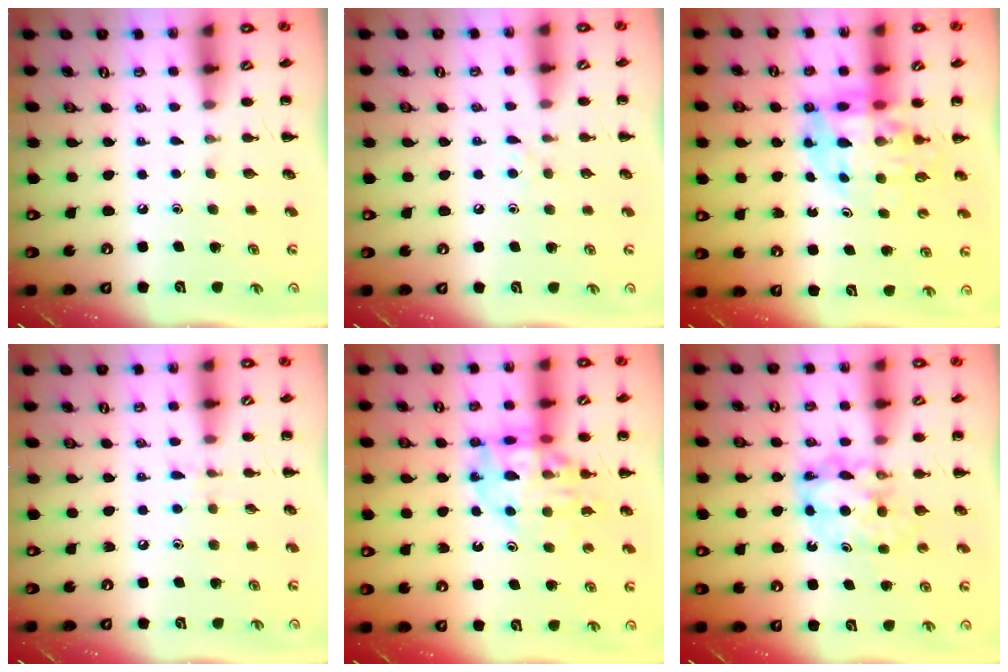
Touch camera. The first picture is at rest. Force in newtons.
{"total": 4.6, "press": 4.3, "slide": 1.7}
{"total": 12.1, "press": 11.4, "slide": 3.8}
{"total": 6.0, "press": 5.8, "slide": 1.8}
{"total": 16.4, "press": 16.1, "slide": 2.9}
{"total": 8.0, "press": 7.8, "slide": 1.5}